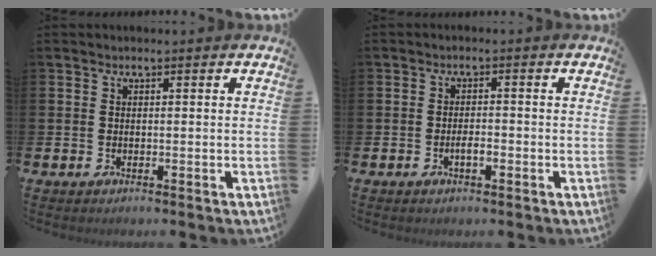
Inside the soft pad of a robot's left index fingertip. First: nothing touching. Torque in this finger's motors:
{"motor_torque": [0.03, 0.08, 0.00, 0.01]}